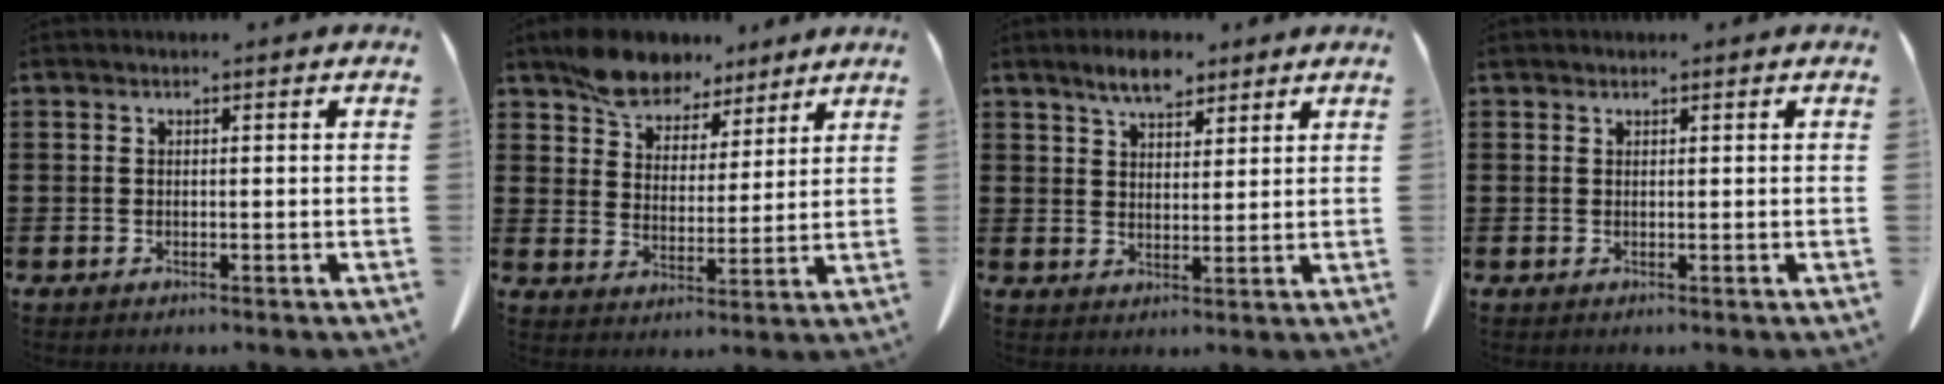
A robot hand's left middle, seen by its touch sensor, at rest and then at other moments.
{"total": 7.7, "force": [6.8, 3.4, 1.6], "torque": [-0.054, -0.018, 0.129]}
{"total": 5.7, "force": [4.6, 2.1, 2.7], "torque": [-0.056, -0.006, 0.084]}
{"total": 0.5, "force": [0.5, 0.2, 0.1], "torque": [-0.003, -0.001, 0.011]}